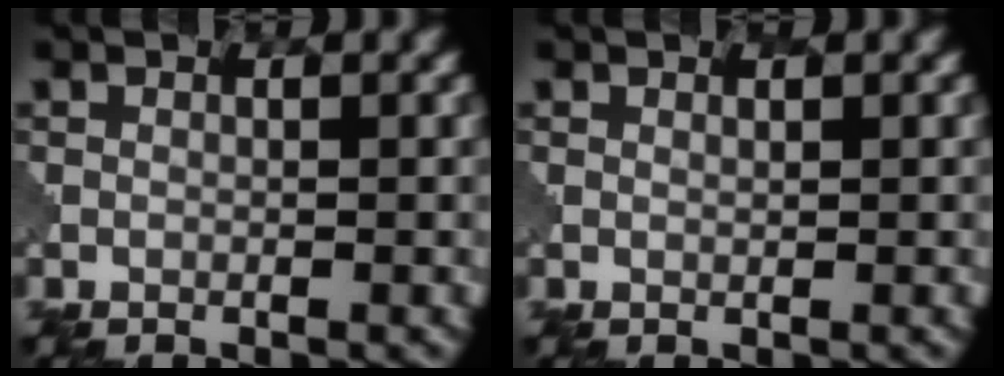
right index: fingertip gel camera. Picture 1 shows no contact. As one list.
[{"total": 0.5, "force": [0.5, 0.0, 0.2], "torque": [-0.001, -0.003, 0.010]}]